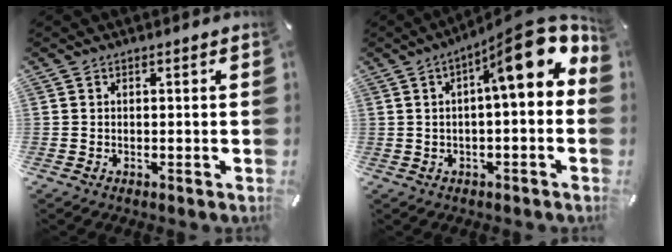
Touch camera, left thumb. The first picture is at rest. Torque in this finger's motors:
{"motor_torque": [0.73, 0.72, 1.05, 0.73, 0.22]}